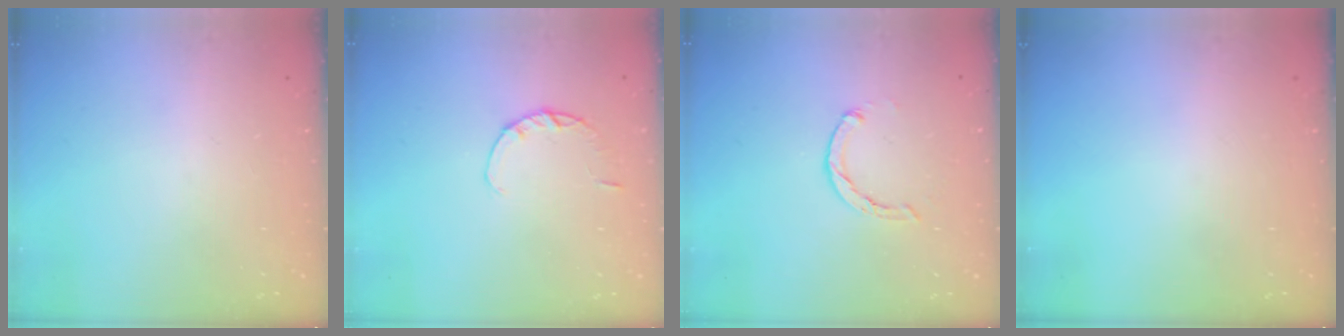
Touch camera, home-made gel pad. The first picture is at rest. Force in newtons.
{"total": 1.8, "press": 1.8, "slide": 0.3}
{"total": 2.0, "press": 2.0, "slide": 0.4}
{"total": 0.0}